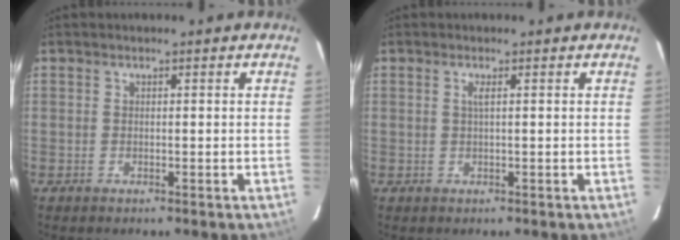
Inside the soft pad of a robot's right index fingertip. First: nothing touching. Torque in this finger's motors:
{"motor_torque": [0.05, -0.08, 0.13, 0.03]}